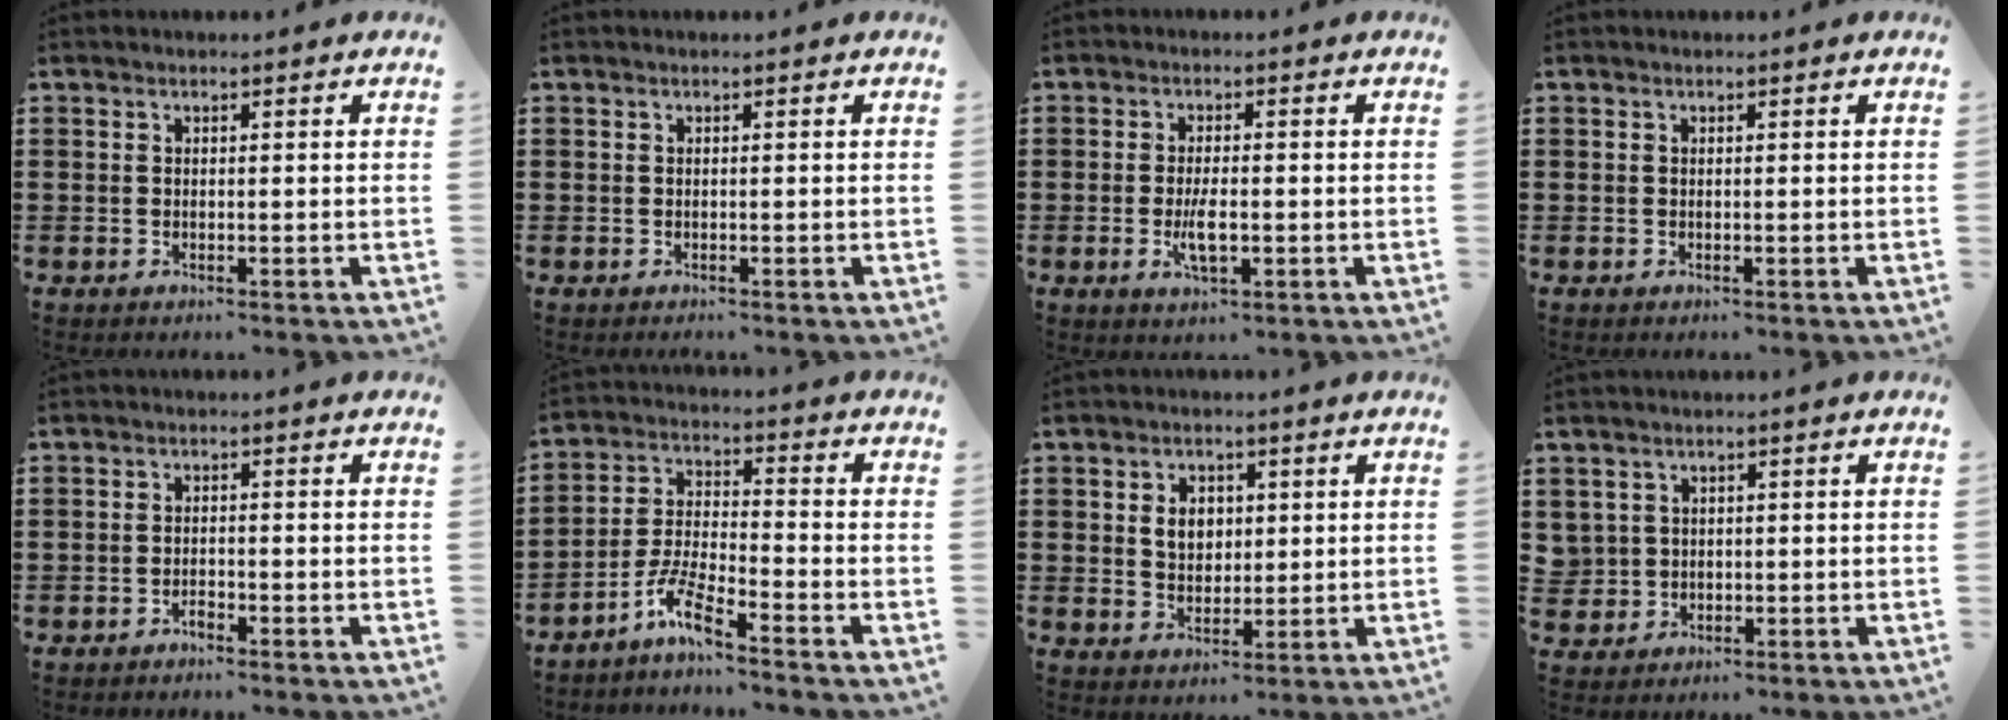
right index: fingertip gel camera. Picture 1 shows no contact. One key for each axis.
{"total": 0.0}
{"total": 4.2, "fx": -1.0, "fy": 1.4, "fz": 3.9, "tx": -0.073, "ty": -0.001, "tz": -0.018}
{"total": 0.0}
{"total": 1.2, "fx": -1.1, "fy": 0.4, "fz": 0.4, "tx": -0.012, "ty": 0.000, "tz": -0.022}
{"total": 6.4, "fx": -5.1, "fy": 0.7, "fz": 3.9, "tx": -0.100, "ty": -0.010, "tz": -0.104}
{"total": 4.2, "fx": 0.9, "fy": 3.2, "fz": 2.6, "tx": -0.053, "ty": 0.009, "tz": 0.011}
{"total": 1.9, "fx": 0.4, "fy": 1.9, "fz": 0.0, "tx": -0.010, "ty": 0.010, "tz": 0.007}